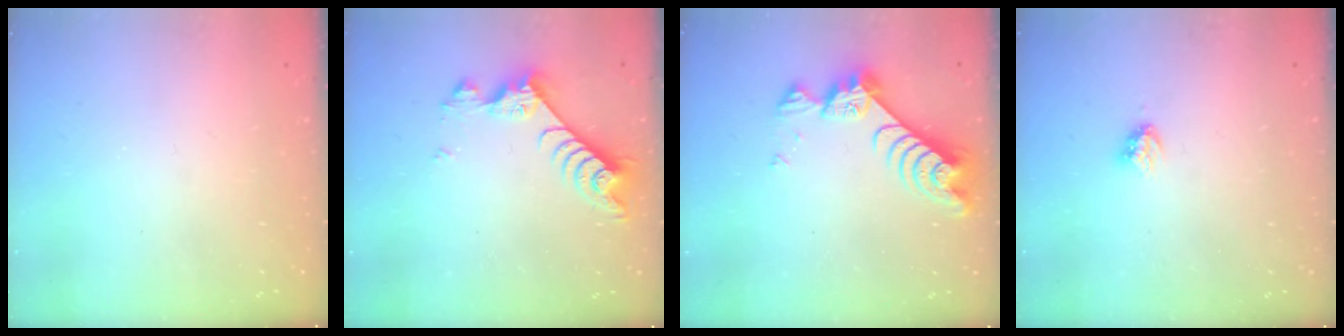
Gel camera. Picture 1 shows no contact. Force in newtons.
{"total": 7.5, "press": 7.5, "slide": 0.5}
{"total": 9.2, "press": 9.1, "slide": 0.8}
{"total": 3.1, "press": 3.1, "slide": 0.2}